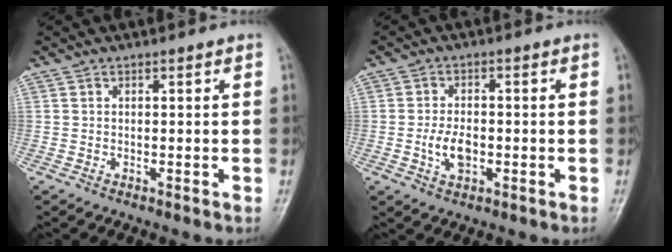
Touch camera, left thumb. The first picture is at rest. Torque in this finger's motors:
{"motor_torque": [-0.11, 0.43, 0.51, 0.14, 0.05]}